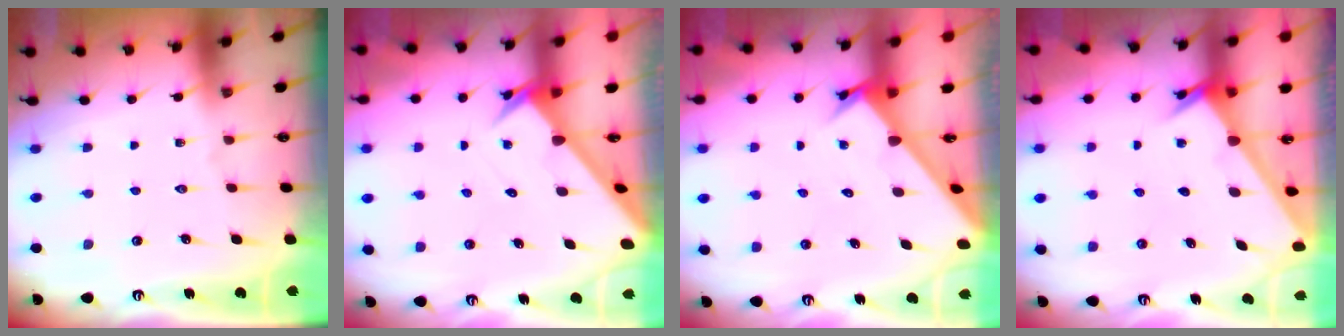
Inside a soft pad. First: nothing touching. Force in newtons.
{"total": 2.7, "press": 2.7, "slide": 0.1}
{"total": 2.6, "press": 2.6, "slide": 0.3}
{"total": 2.4, "press": 2.4, "slide": 0.2}